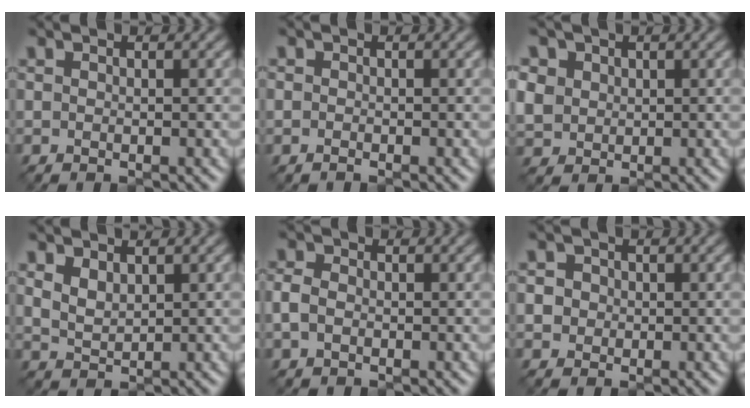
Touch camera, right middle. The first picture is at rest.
{"total": 0.5, "force": [-0.4, 0.3, 0.2], "torque": [0.000, -0.001, -0.008]}
{"total": 4.9, "force": [1.8, 4.1, 1.9], "torque": [-0.080, 0.015, 0.037]}
{"total": 2.0, "force": [1.2, 1.2, 1.2], "torque": [-0.028, -0.003, 0.029]}
{"total": 2.1, "force": [-0.3, 1.7, 1.3], "torque": [-0.027, 0.001, -0.012]}
{"total": 2.9, "force": [0.7, 2.5, 1.2], "torque": [-0.004, 0.014, -0.004]}